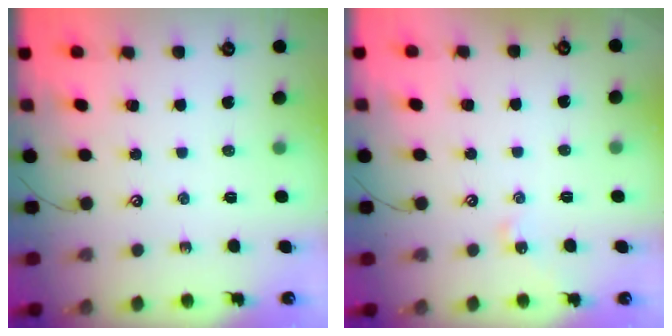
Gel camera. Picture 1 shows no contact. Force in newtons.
{"total": 3.1, "press": 3.0, "slide": 0.5}